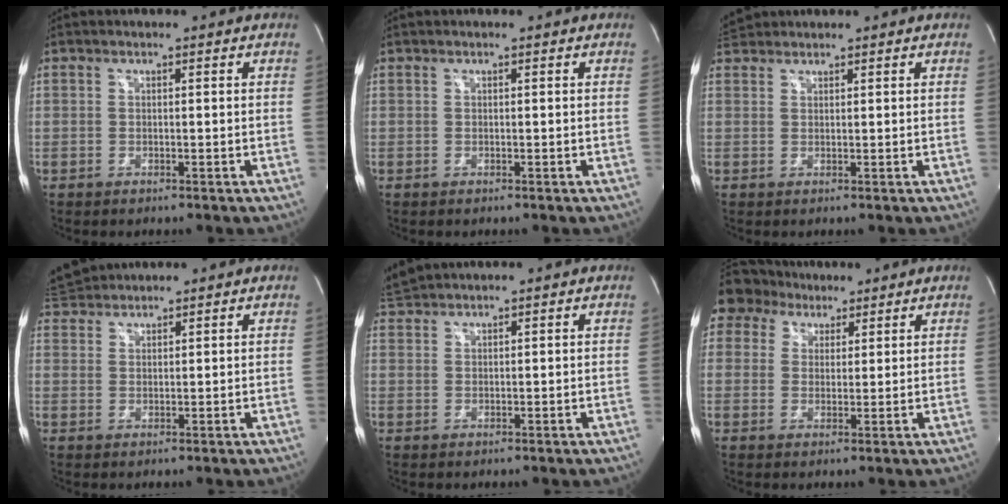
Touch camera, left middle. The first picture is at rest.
{"total": 0.0}
{"total": 2.3, "force": [2.3, 0.5, -0.1], "torque": [-0.007, 0.018, 0.046]}
{"total": 4.2, "force": [4.1, 0.8, 0.3], "torque": [-0.014, 0.028, 0.080]}
{"total": 2.3, "force": [2.3, -0.2, -0.1], "torque": [-0.008, 0.018, 0.053]}
{"total": 6.2, "force": [4.6, 4.2, 0.0], "torque": [-0.004, 0.025, 0.082]}